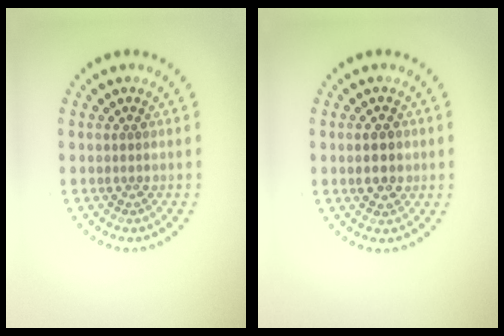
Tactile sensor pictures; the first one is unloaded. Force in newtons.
{"total": 2.5, "press": 2.4, "slide": 0.2}